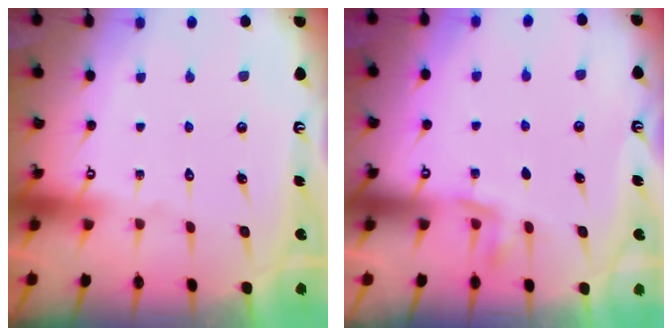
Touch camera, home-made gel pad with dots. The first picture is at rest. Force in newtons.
{"total": 3.6, "press": 3.4, "slide": 1.2}